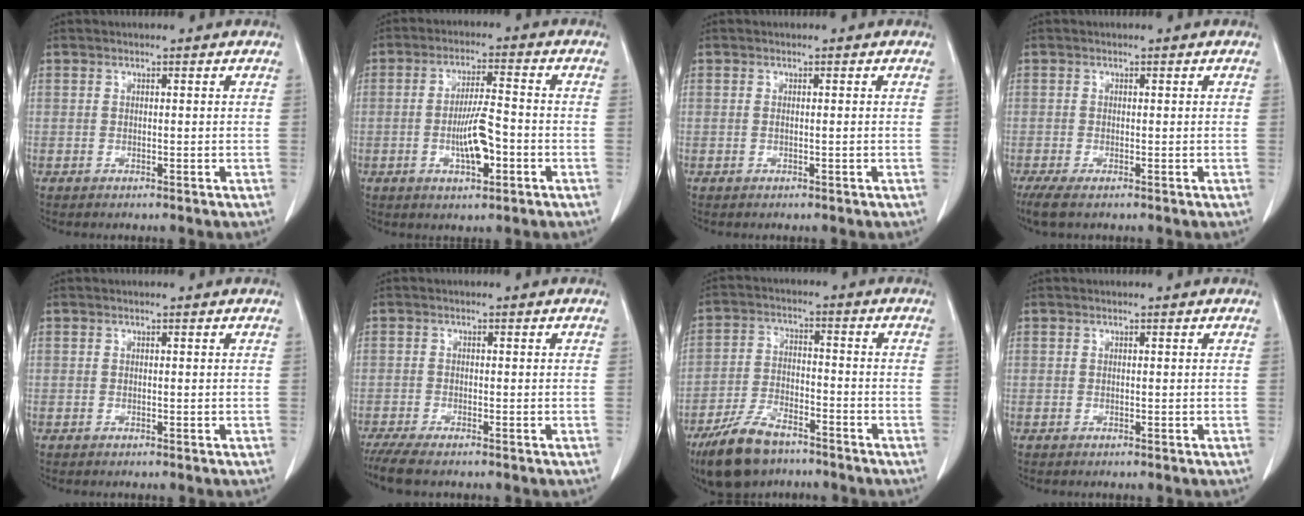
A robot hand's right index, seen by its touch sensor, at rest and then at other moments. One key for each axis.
{"total": 7.3, "fx": -2.2, "fy": 1.5, "fz": 6.8, "tx": -0.128, "ty": 0.002, "tz": -0.037}
{"total": 0.6, "fx": -0.1, "fy": 0.0, "fz": 0.5, "tx": -0.012, "ty": 0.000, "tz": -0.001}
{"total": 2.9, "fx": -1.8, "fy": 0.8, "fz": 2.2, "tx": -0.048, "ty": -0.008, "tz": -0.031}
{"total": 0.0}
{"total": 5.1, "fx": -4.1, "fy": 1.0, "fz": 2.9, "tx": -0.051, "ty": -0.013, "tz": -0.068}
{"total": 10.1, "fx": -7.5, "fy": 4.0, "fz": 5.6, "tx": -0.118, "ty": -0.015, "tz": -0.138}
{"total": 0.0}